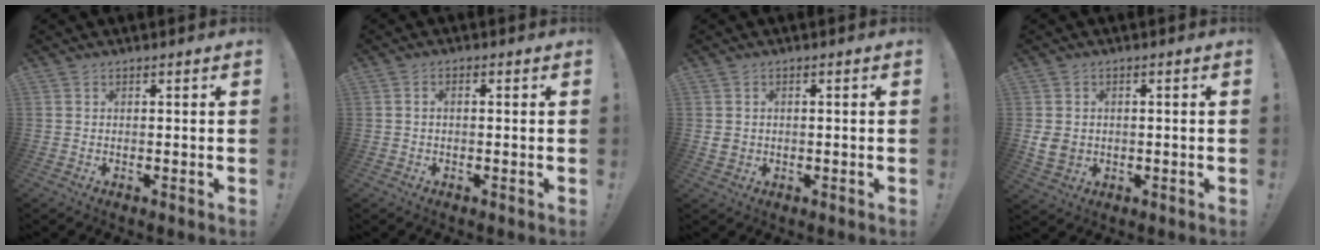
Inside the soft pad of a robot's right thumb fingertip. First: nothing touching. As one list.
[{"total": 1.3, "force": [-0.4, 0.5, 1.1], "torque": [-0.021, 0.005, -0.008]}, {"total": 2.5, "force": [0.3, 2.3, 1.1], "torque": [-0.010, 0.003, 0.005]}, {"total": 4.9, "force": [0.3, 4.3, 2.3], "torque": [-0.038, 0.001, 0.007]}]